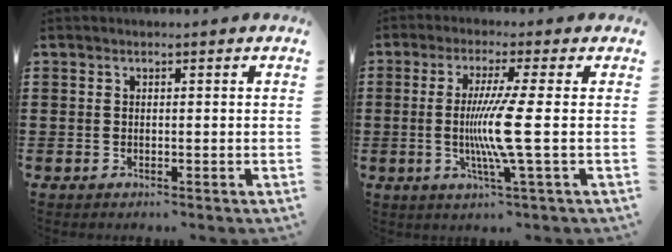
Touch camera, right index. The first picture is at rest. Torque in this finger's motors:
{"motor_torque": [0.32, 0.15, 0.68, 0.08]}